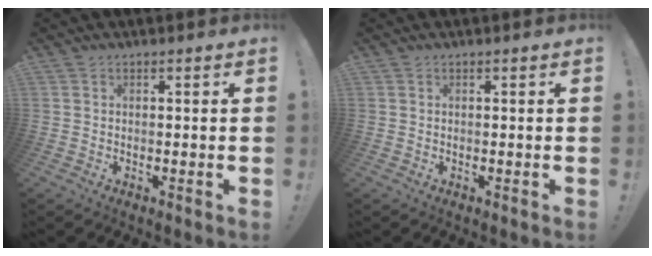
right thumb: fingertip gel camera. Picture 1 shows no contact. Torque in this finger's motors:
{"motor_torque": [-0.06, 0.06, -0.18, 0.11, 0.01]}